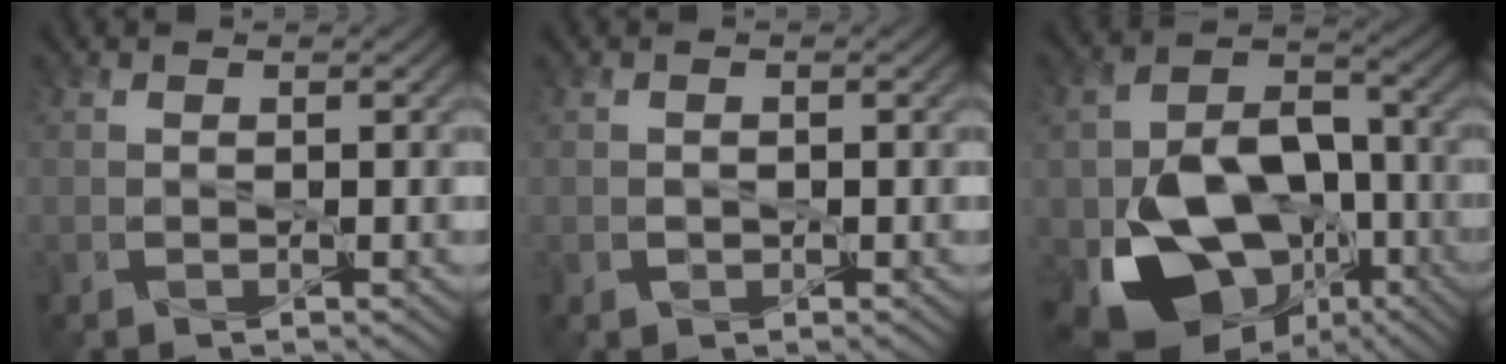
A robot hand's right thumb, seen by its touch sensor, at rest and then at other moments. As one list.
[{"total": 0.7, "force": [-0.2, 0.6, 0.4], "torque": [-0.005, -0.006, -0.004]}, {"total": 15.5, "force": [-6.2, 10.7, 9.4], "torque": [-0.159, -0.037, -0.101]}]